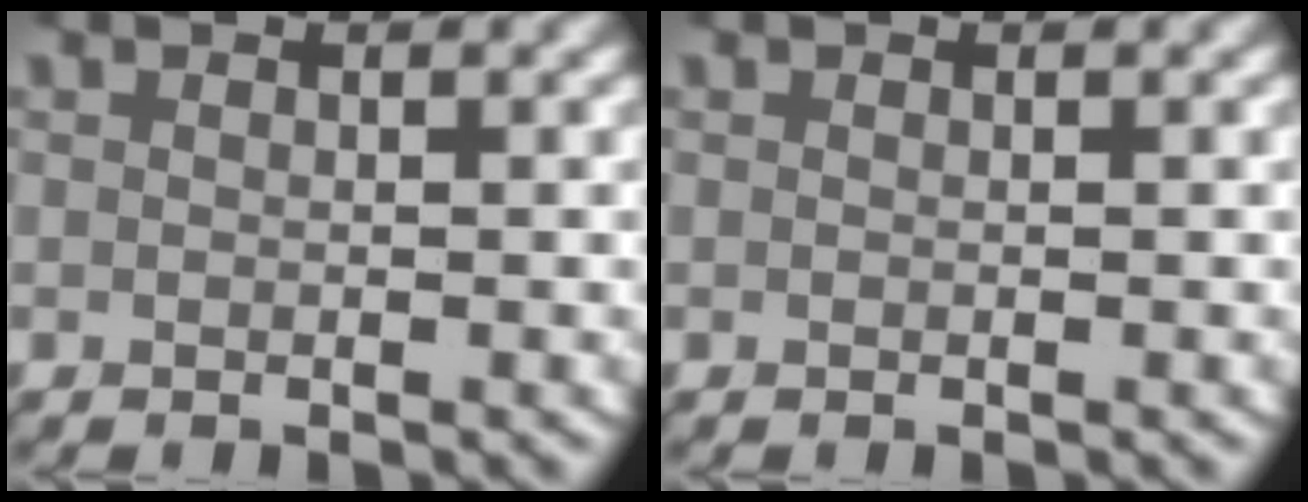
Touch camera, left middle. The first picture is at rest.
{"total": 0.0}